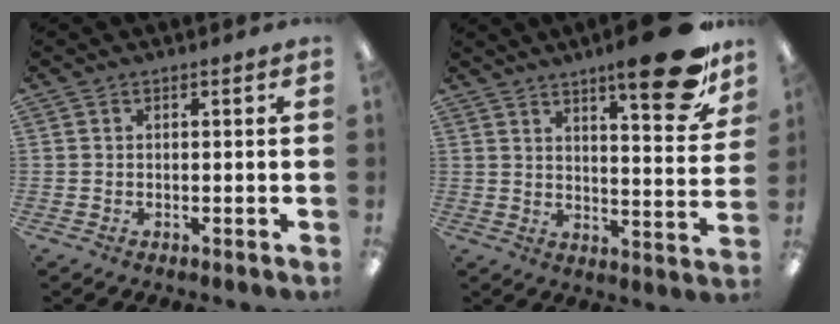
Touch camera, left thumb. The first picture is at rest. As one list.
[{"total": 16.5, "force": [10.9, 4.3, 11.7], "torque": [-0.151, -0.071, 0.169]}]